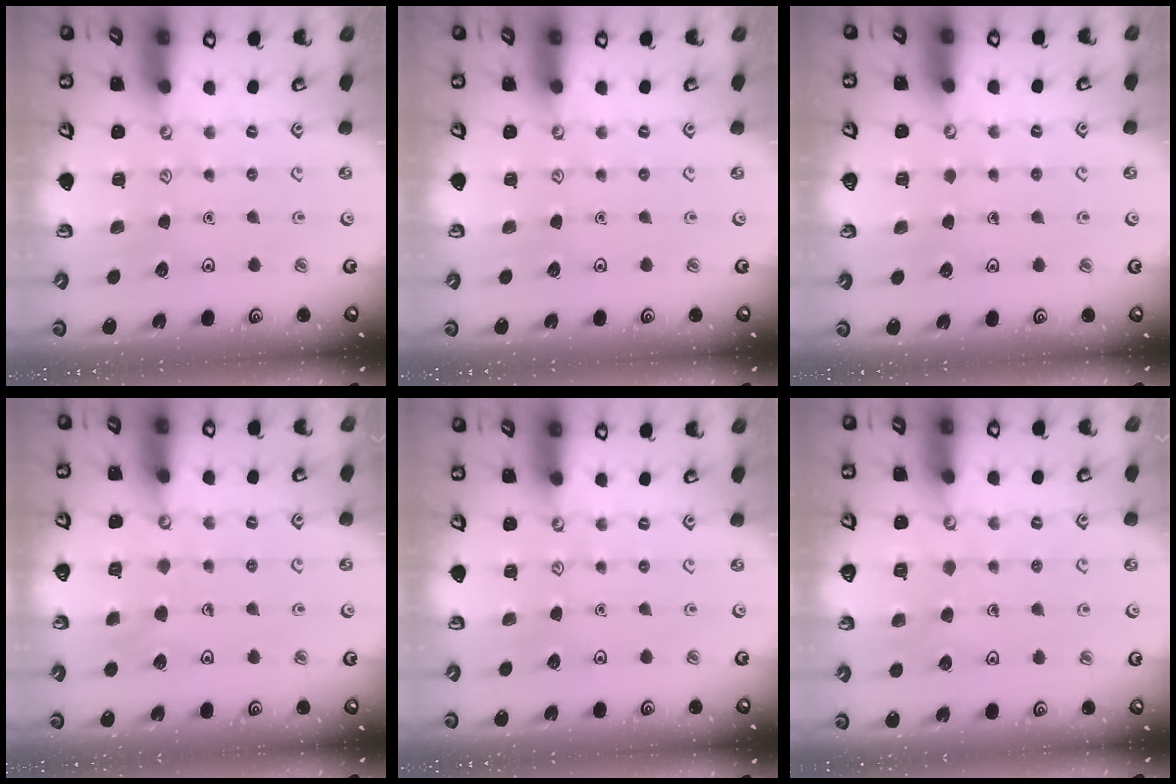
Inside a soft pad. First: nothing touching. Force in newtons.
{"total": 0.0}
{"total": 0.8, "press": 0.8, "slide": 0.3}
{"total": 4.8, "press": 4.8, "slide": 0.1}
{"total": 0.0}
{"total": 6.5, "press": 6.5, "slide": 0.4}